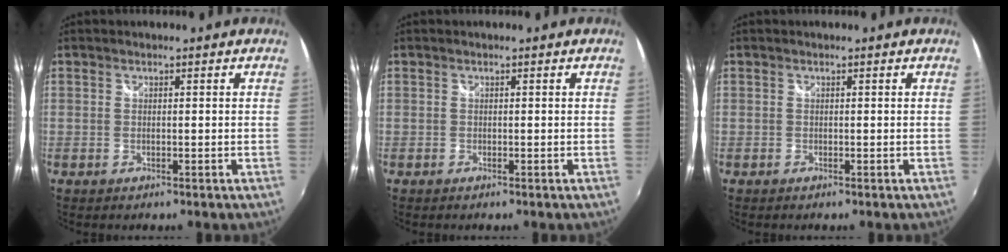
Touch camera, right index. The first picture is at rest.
{"total": 0.0}
{"total": 0.0}